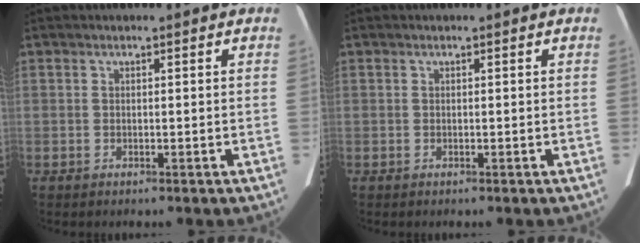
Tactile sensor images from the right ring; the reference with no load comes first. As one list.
[{"total": 0.0}]